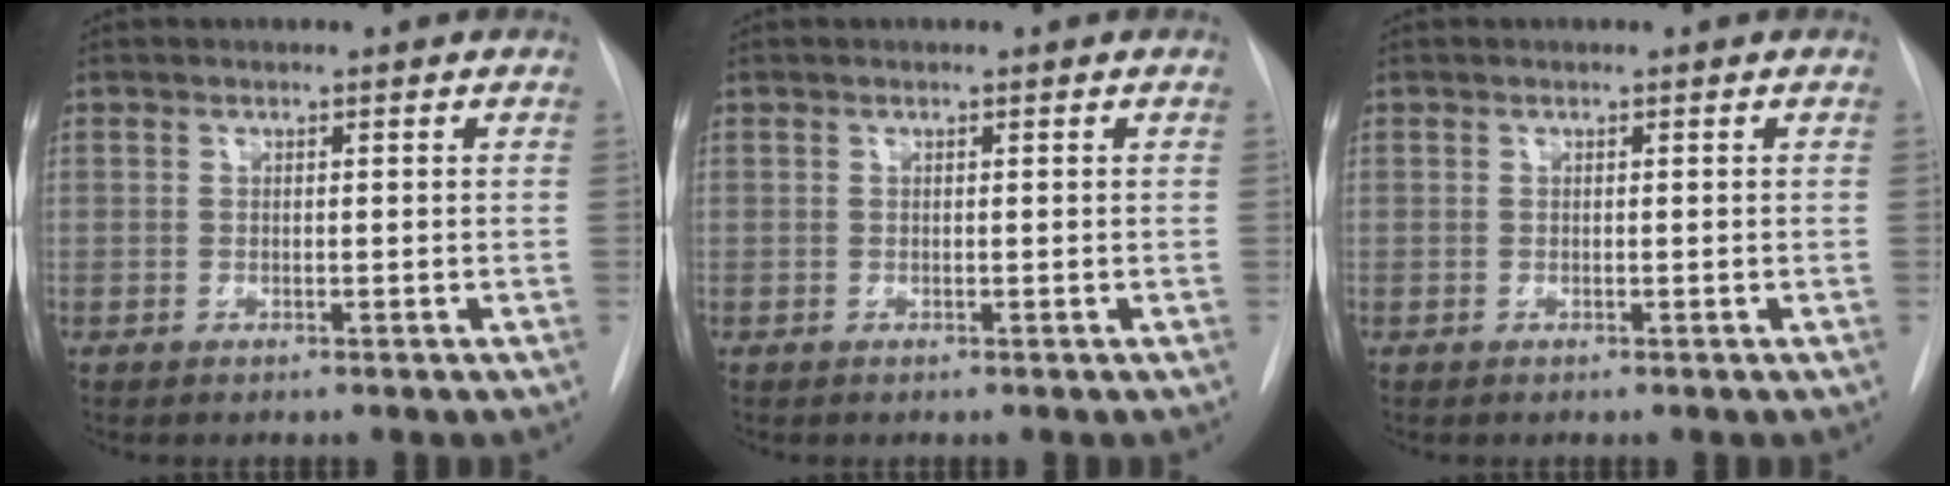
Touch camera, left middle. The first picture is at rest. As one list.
[{"total": 0.0}, {"total": 0.0}]